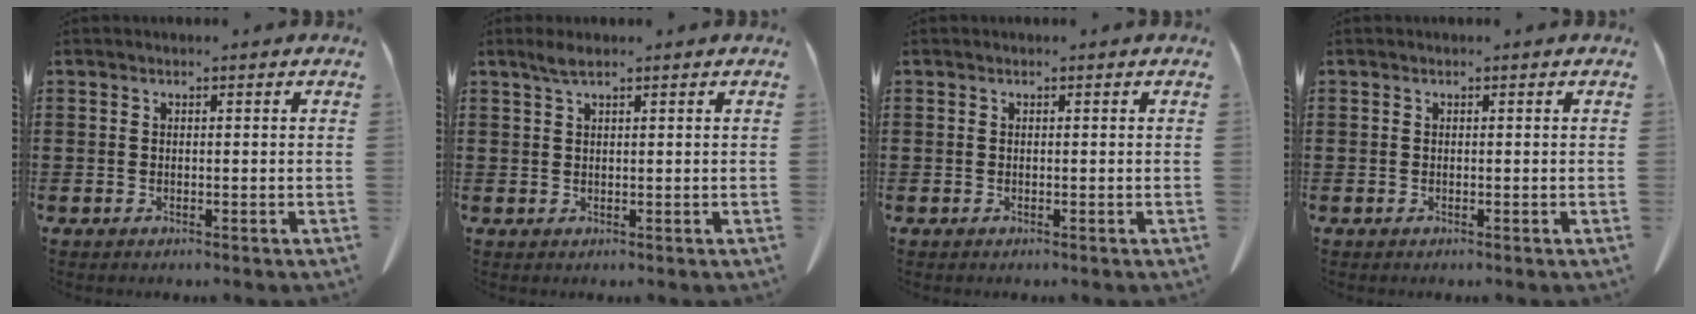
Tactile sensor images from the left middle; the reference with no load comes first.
{"total": 1.9, "force": [1.3, 0.2, 1.3], "torque": [-0.029, 0.000, 0.023]}
{"total": 0.0}
{"total": 0.0}